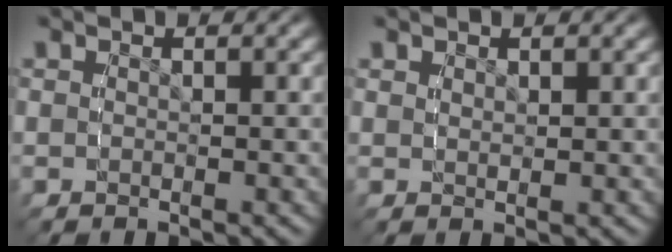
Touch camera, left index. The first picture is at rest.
{"total": 0.8, "force": [0.8, 0.0, 0.0], "torque": [-0.001, 0.000, 0.016]}